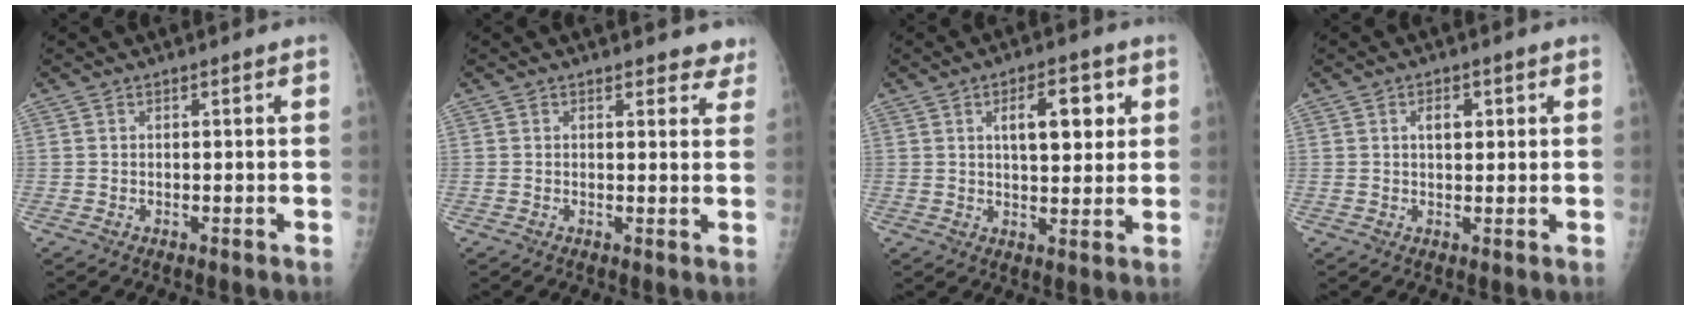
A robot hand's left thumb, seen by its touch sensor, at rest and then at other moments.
{"total": 3.9, "force": [3.4, 1.7, 0.8], "torque": [0.027, -0.014, 0.028]}
{"total": 8.3, "force": [3.0, 3.9, 6.7], "torque": [-0.068, -0.007, 0.044]}
{"total": 2.8, "force": [1.1, 1.6, 2.0], "torque": [-0.019, -0.002, 0.016]}